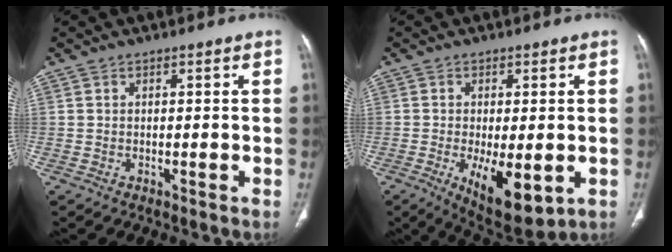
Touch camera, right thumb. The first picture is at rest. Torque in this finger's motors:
{"motor_torque": [0.25, 0.38, -0.15, 0.12, 0.02]}